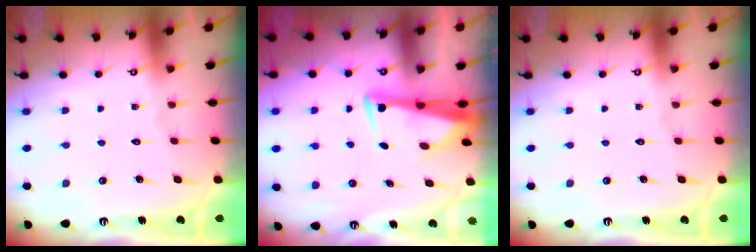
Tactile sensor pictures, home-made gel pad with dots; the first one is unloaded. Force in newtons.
{"total": 3.6, "press": 3.5, "slide": 1.1}
{"total": 0.0}